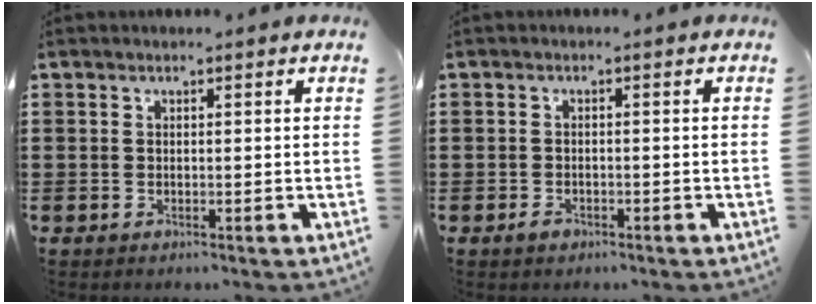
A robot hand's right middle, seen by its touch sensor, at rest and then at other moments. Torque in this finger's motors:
{"motor_torque": [0.05, 0.01, 0.16, 0.04]}